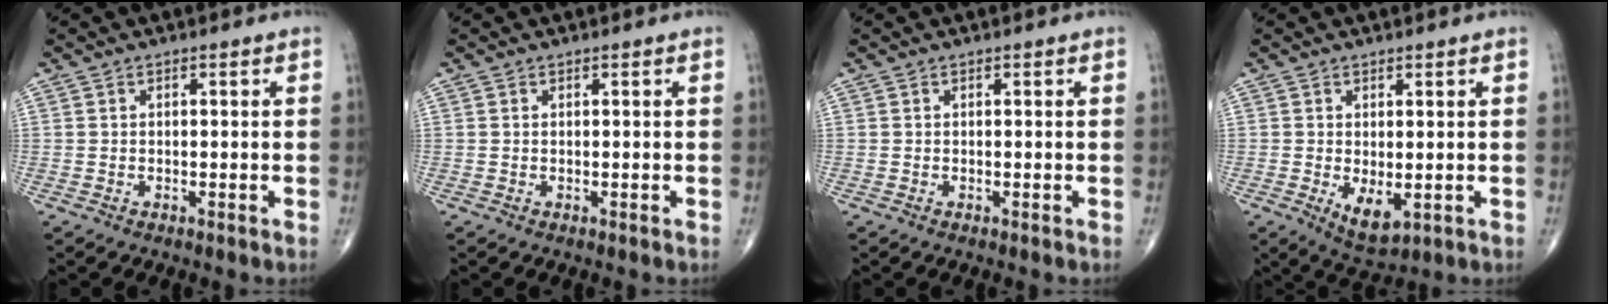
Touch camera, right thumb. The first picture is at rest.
{"total": 0.0}
{"total": 0.0}
{"total": 5.3, "force": [-0.9, 2.6, 4.5], "torque": [-0.067, -0.015, -0.001]}